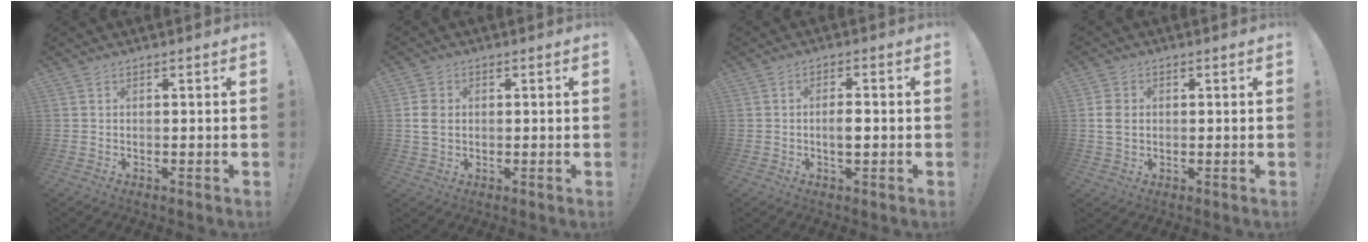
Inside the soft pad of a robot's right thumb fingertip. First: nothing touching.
{"total": 5.1, "force": [0.4, 4.1, 3.1], "torque": [-0.058, 0.003, 0.006]}
{"total": 3.7, "force": [-0.6, 1.3, 3.4], "torque": [-0.044, 0.001, -0.013]}
{"total": 4.9, "force": [0.4, 3.9, 3.0], "torque": [-0.055, 0.001, 0.006]}